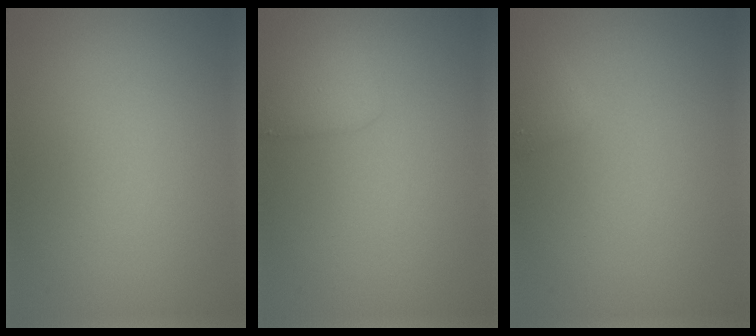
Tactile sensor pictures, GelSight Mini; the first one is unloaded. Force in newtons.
{"total": 2.2, "press": 2.2, "slide": 0.1}
{"total": 1.3, "press": 1.3, "slide": 0.1}